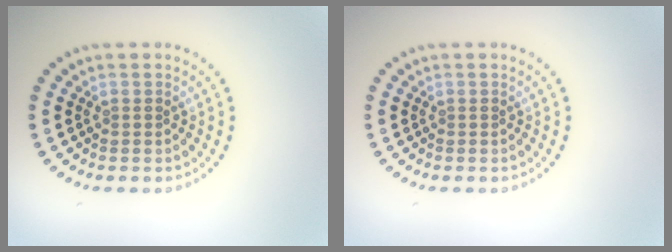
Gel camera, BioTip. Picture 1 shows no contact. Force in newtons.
{"total": 0.0}